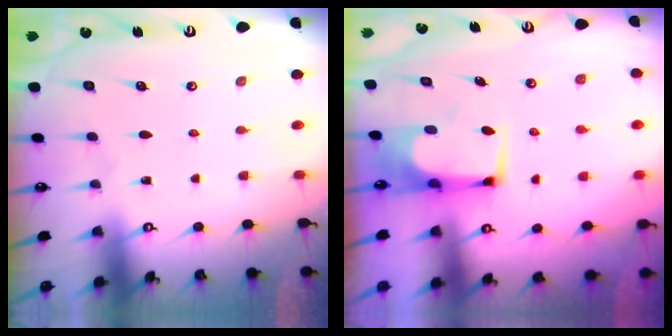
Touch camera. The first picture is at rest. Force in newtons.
{"total": 1.2, "press": 1.2, "slide": 0.2}